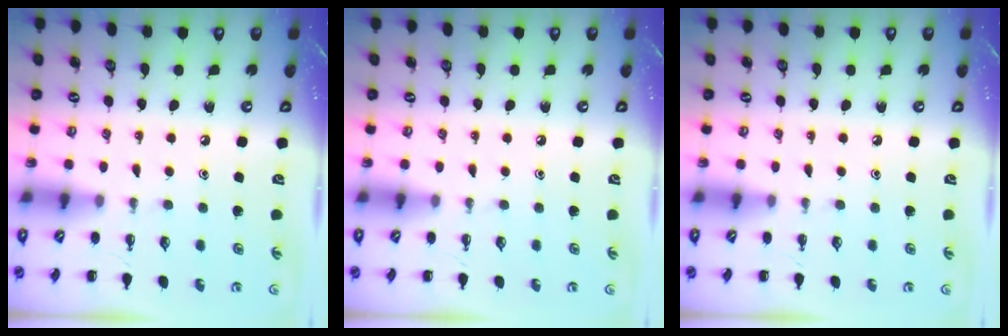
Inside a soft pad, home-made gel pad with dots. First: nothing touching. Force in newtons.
{"total": 0.0}
{"total": 0.0}